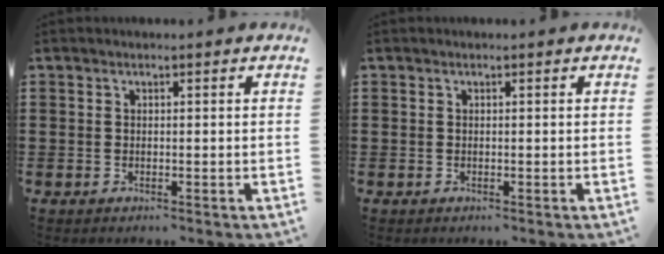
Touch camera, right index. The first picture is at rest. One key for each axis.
{"total": 0.0}